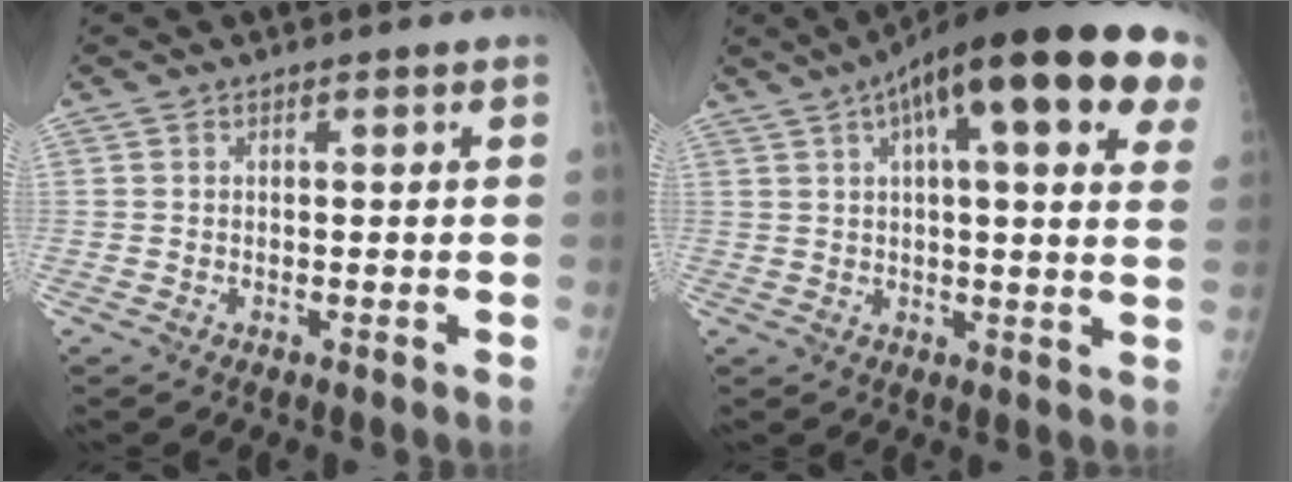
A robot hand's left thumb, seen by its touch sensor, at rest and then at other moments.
{"total": 25.3, "force": [11.7, 6.8, 21.4], "torque": [-0.290, 0.028, 0.157]}